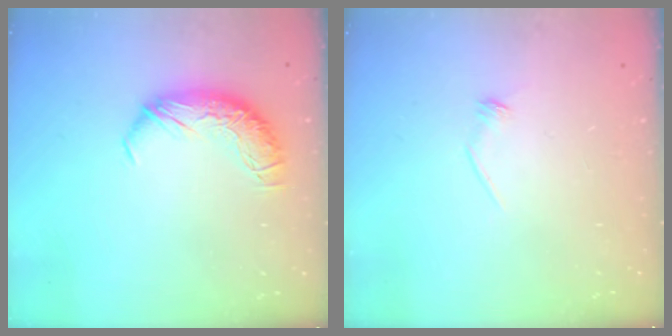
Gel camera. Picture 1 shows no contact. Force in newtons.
{"total": 7.3, "press": 7.2, "slide": 0.8}